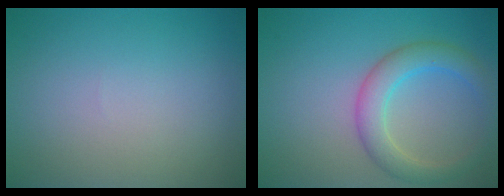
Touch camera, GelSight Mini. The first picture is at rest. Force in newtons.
{"total": 4.0, "press": 4.0, "slide": 0.2}